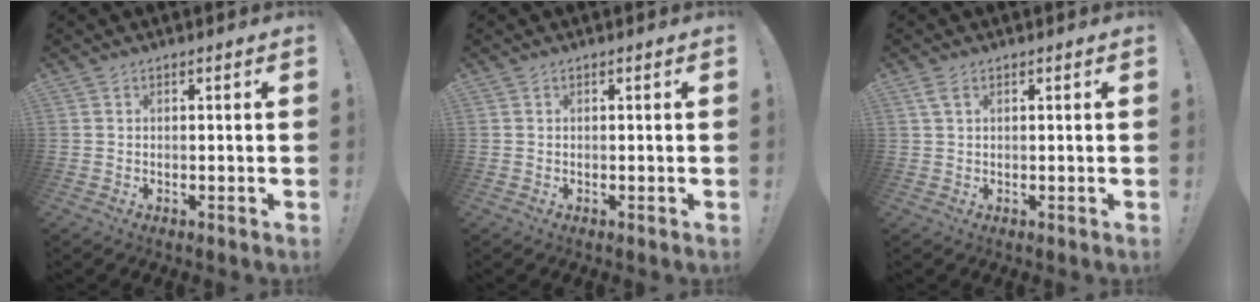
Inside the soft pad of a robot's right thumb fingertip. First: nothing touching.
{"total": 0.0}
{"total": 2.3, "force": [1.0, 1.1, 1.8], "torque": [-0.037, 0.005, 0.020]}